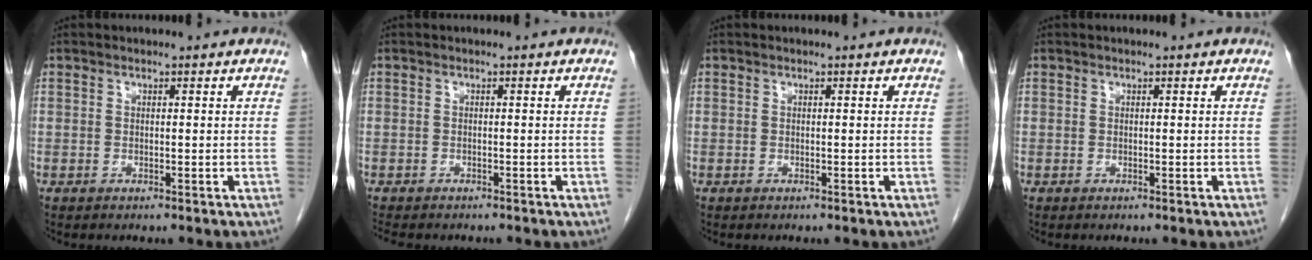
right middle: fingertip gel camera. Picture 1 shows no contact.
{"total": 5.1, "force": [-4.4, 1.6, 2.0], "torque": [-0.031, -0.008, -0.061]}
{"total": 0.0}
{"total": 0.0}